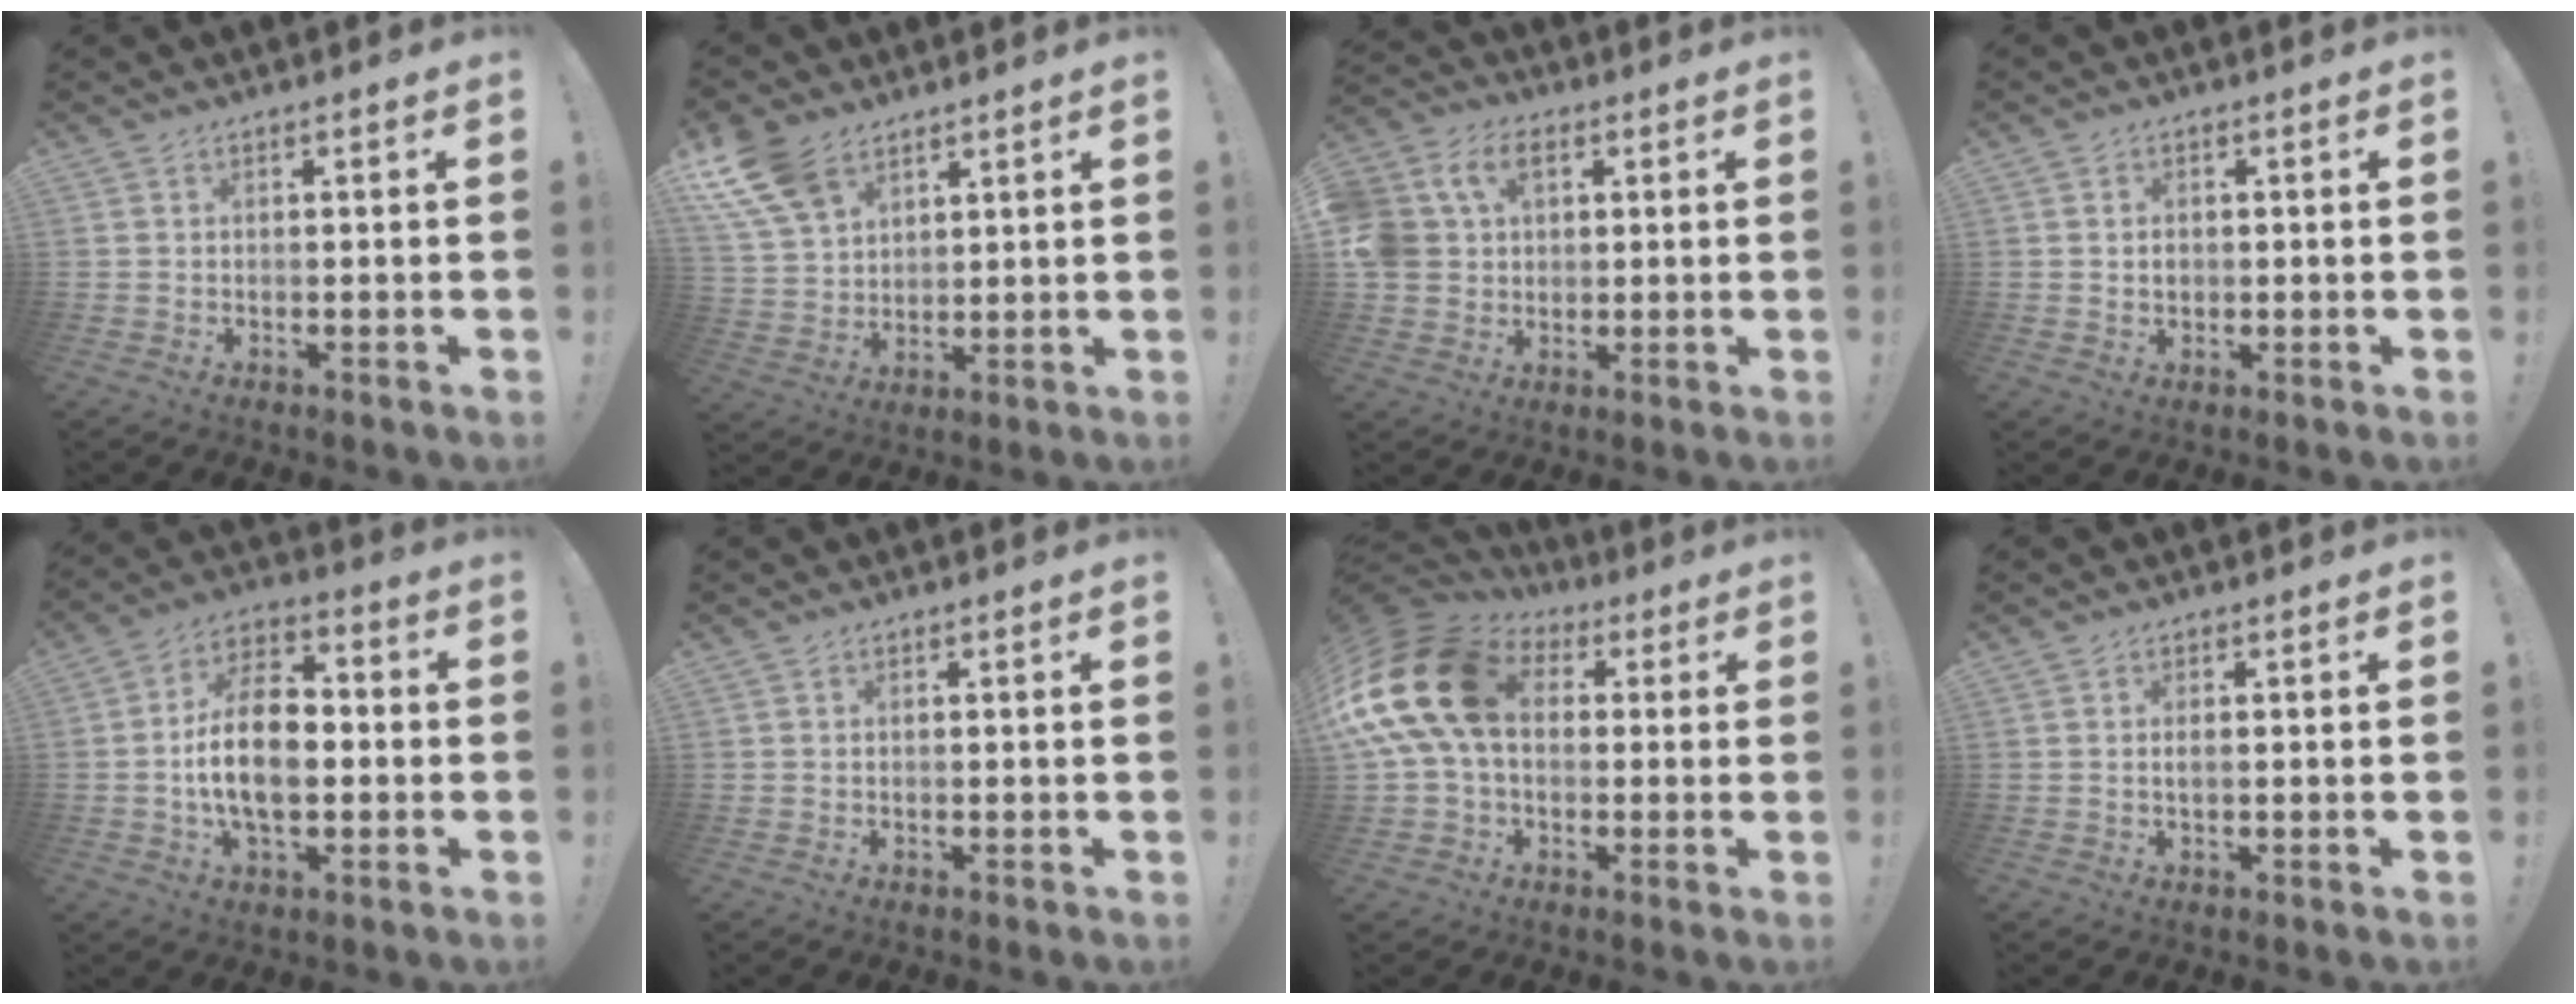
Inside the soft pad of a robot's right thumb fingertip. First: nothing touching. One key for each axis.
{"total": 12.8, "fx": 7.9, "fy": 7.7, "fz": 6.5, "tx": -0.142, "ty": -0.037, "tz": 0.155}
{"total": 12.2, "fx": 4.4, "fy": 9.1, "fz": 6.9, "tx": -0.139, "ty": -0.008, "tz": 0.086}
{"total": 2.2, "fx": 0.2, "fy": 1.8, "fz": 1.3, "tx": -0.012, "ty": -0.001, "tz": 0.000}
{"total": 15.6, "fx": -2.3, "fy": 9.1, "fz": 12.5, "tx": -0.237, "ty": 0.012, "tz": -0.046}
{"total": 1.6, "fx": 0.6, "fy": 1.5, "fz": -0.1, "tx": 0.015, "ty": -0.008, "tz": 0.008}
{"total": 22.6, "fx": 4.2, "fy": 15.4, "fz": 15.9, "tx": -0.309, "ty": 0.000, "tz": 0.079}
{"total": 1.2, "fx": -0.1, "fy": 0.3, "fz": 1.1, "tx": -0.020, "ty": 0.001, "tz": -0.004}